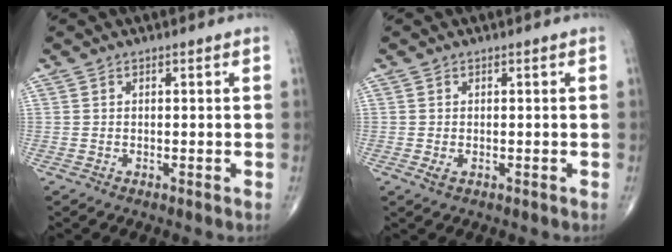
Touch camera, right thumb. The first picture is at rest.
{"total": 1.1, "force": [-0.4, 0.5, 0.9], "torque": [-0.016, -0.002, -0.005]}